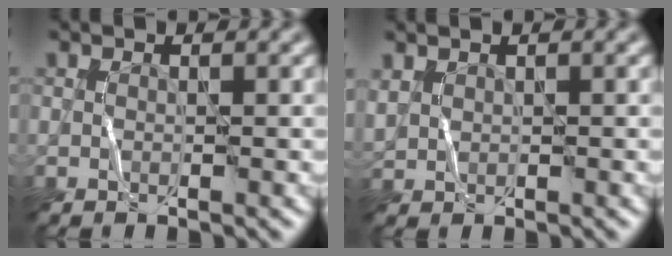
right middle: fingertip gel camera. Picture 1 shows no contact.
{"total": 0.9, "force": [0.8, 0.2, -0.3], "torque": [0.000, -0.001, 0.021]}